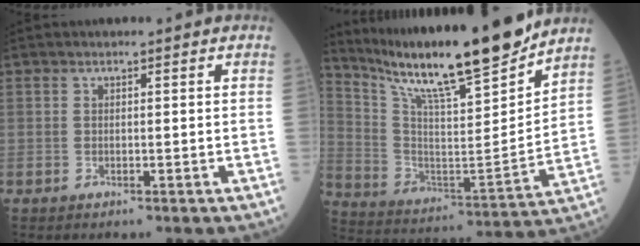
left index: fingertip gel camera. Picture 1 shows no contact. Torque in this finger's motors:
{"motor_torque": [0.48, -0.44, 0.58, 0.09]}